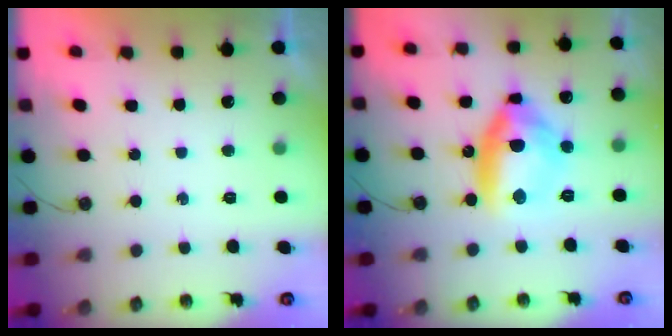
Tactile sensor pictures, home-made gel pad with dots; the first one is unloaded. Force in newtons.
{"total": 19.7, "press": 16.6, "slide": 10.6}